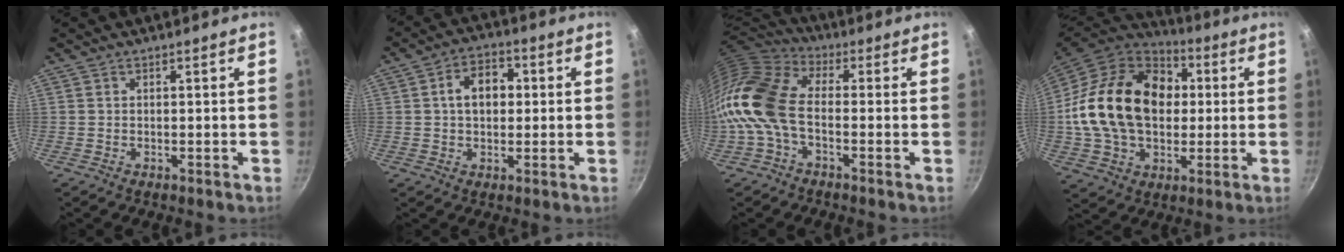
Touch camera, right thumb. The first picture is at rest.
{"total": 8.0, "force": [1.0, 5.7, 5.6], "torque": [-0.059, 0.016, 0.007]}
{"total": 14.2, "force": [-2.5, 8.2, 11.3], "torque": [-0.216, 0.029, -0.070]}
{"total": 24.9, "force": [2.4, 17.8, 17.2], "torque": [-0.278, 0.028, 0.039]}